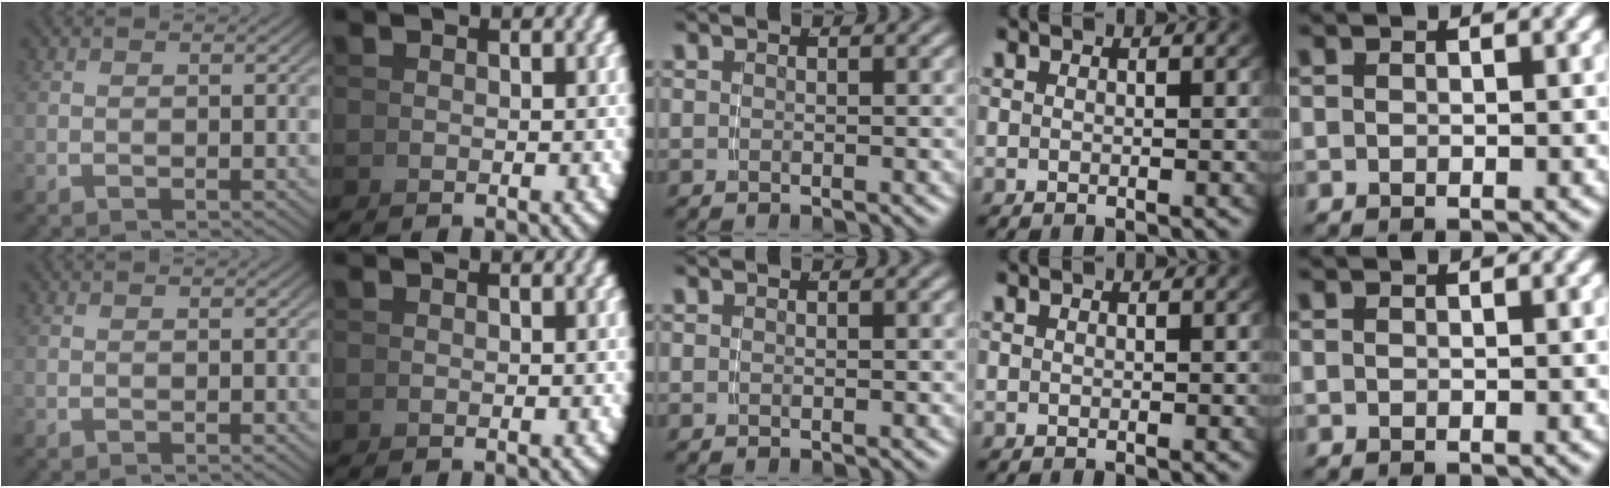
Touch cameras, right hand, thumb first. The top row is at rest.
{}